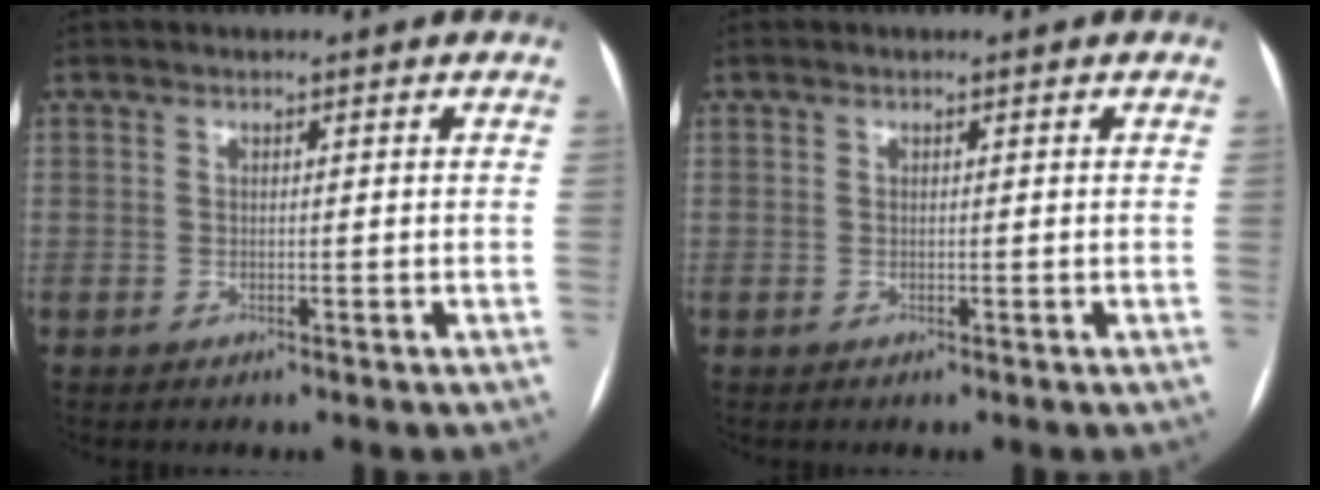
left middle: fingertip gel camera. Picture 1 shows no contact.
{"total": 0.0}